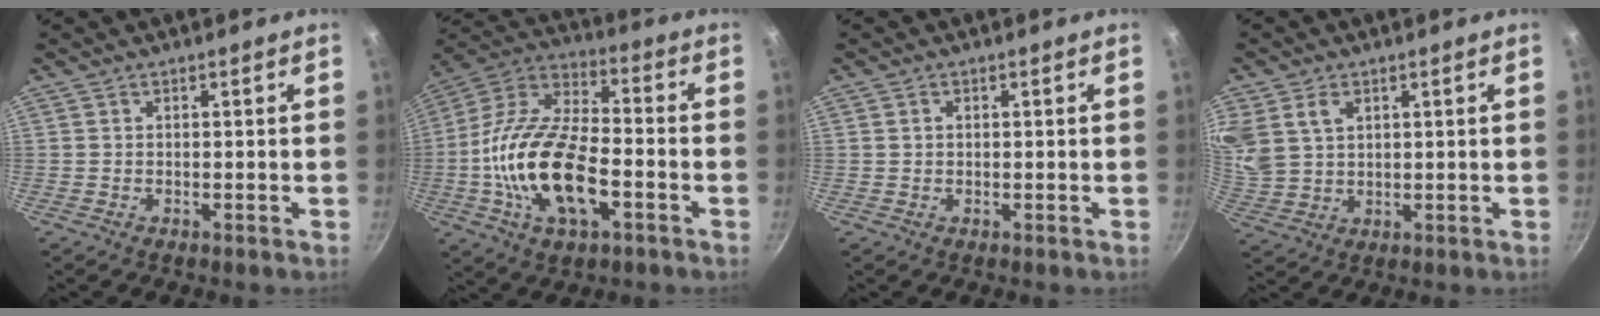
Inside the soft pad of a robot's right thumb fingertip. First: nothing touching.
{"total": 20.8, "force": [-5.3, 10.1, 17.4], "torque": [-0.322, 0.033, -0.114]}
{"total": 0.8, "force": [0.2, 0.7, 0.5], "torque": [-0.006, 0.005, 0.004]}
{"total": 8.7, "force": [3.7, 6.2, 4.8], "torque": [-0.090, -0.012, 0.081]}